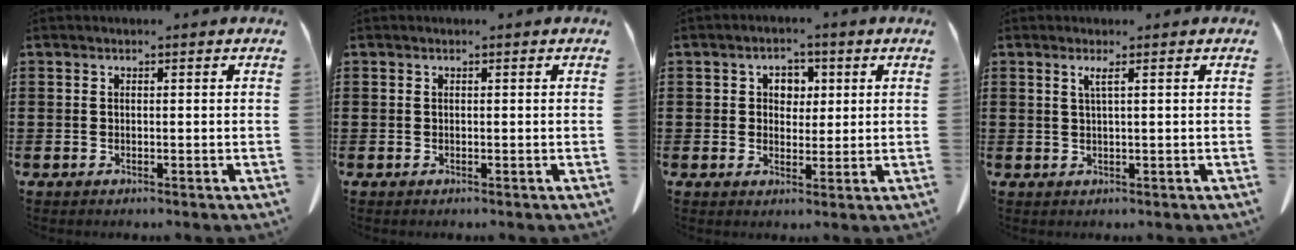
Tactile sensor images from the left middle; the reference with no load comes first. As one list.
[{"total": 0.0}, {"total": 3.3, "force": [1.1, 2.8, 1.5], "torque": [-0.033, 0.008, 0.014]}, {"total": 1.6, "force": [0.6, -0.3, 1.5], "torque": [-0.029, -0.003, 0.009]}]